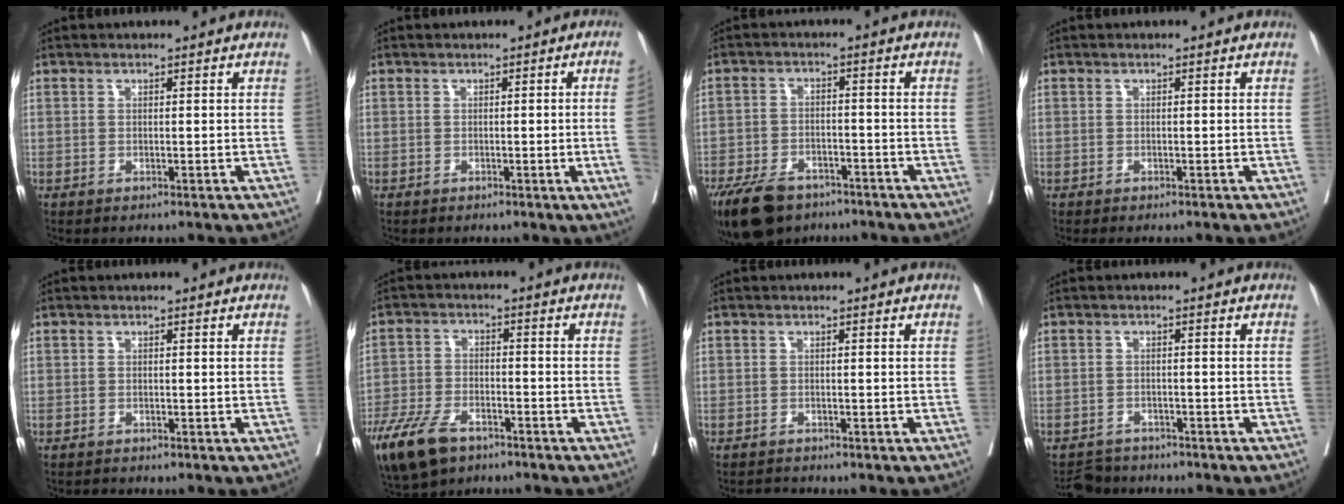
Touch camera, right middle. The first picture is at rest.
{"total": 5.4, "force": [-0.7, -1.9, 5.0], "torque": [-0.063, -0.014, -0.006]}
{"total": 11.0, "force": [-7.9, 5.7, 5.2], "torque": [-0.108, -0.010, -0.130]}
{"total": 1.3, "force": [-1.1, 0.3, 0.6], "torque": [-0.004, -0.003, -0.020]}
{"total": 0.5, "force": [-0.5, 0.0, 0.0], "torque": [-0.004, -0.004, -0.011]}
{"total": 11.1, "force": [-7.5, 5.1, 6.4], "torque": [-0.135, -0.014, -0.137]}
{"total": 0.9, "force": [-0.9, 0.0, -0.1], "torque": [0.001, -0.007, -0.015]}
{"total": 3.9, "force": [-3.7, 1.3, -0.4], "torque": [0.006, -0.007, -0.063]}